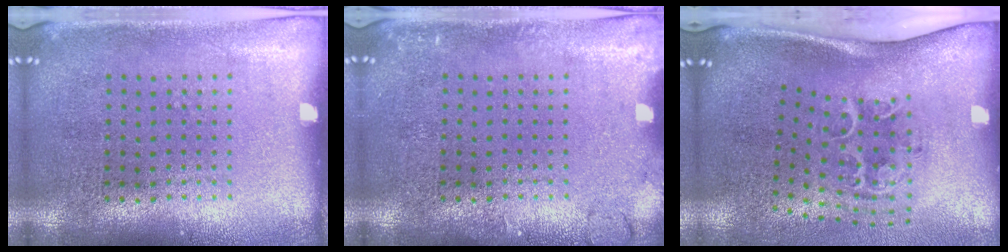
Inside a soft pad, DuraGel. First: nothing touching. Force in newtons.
{"total": 1.4, "press": 1.4, "slide": 0.2}
{"total": 2.1, "press": 1.3, "slide": 1.6}